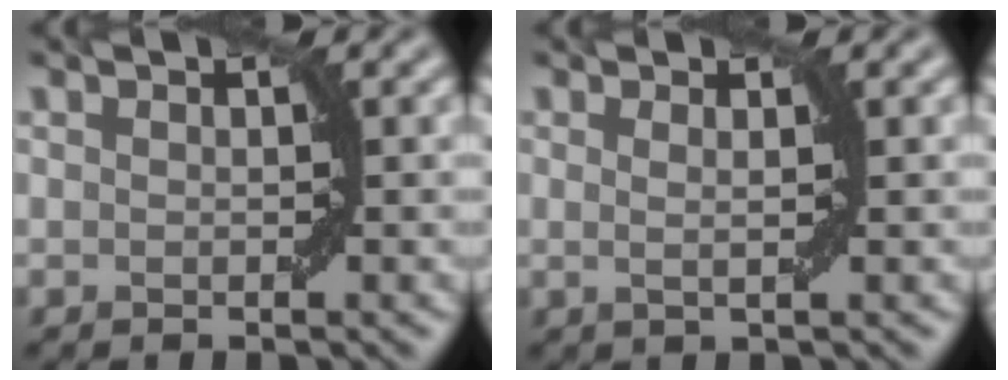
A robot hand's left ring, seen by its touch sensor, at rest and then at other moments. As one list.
[{"total": 1.3, "force": [0.3, 0.3, 1.3], "torque": [-0.020, -0.001, 0.001]}]